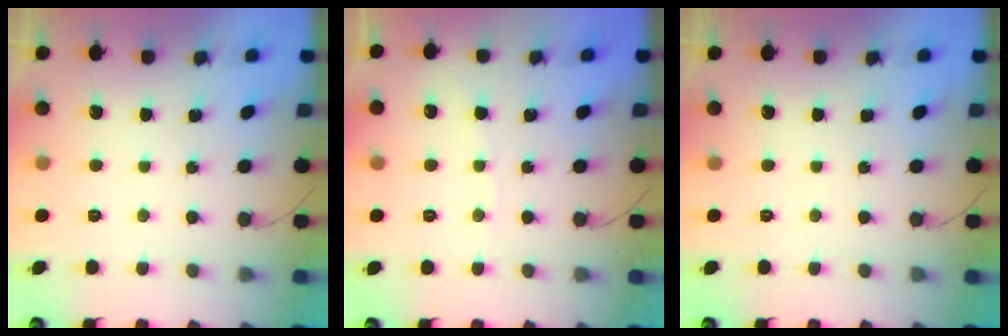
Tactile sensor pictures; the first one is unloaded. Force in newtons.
{"total": 3.3, "press": 3.3, "slide": 0.3}
{"total": 0.0}